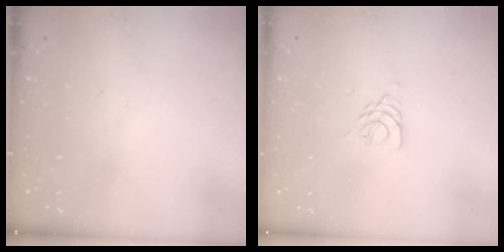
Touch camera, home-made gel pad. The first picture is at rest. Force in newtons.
{"total": 3.0, "press": 3.0, "slide": 0.5}